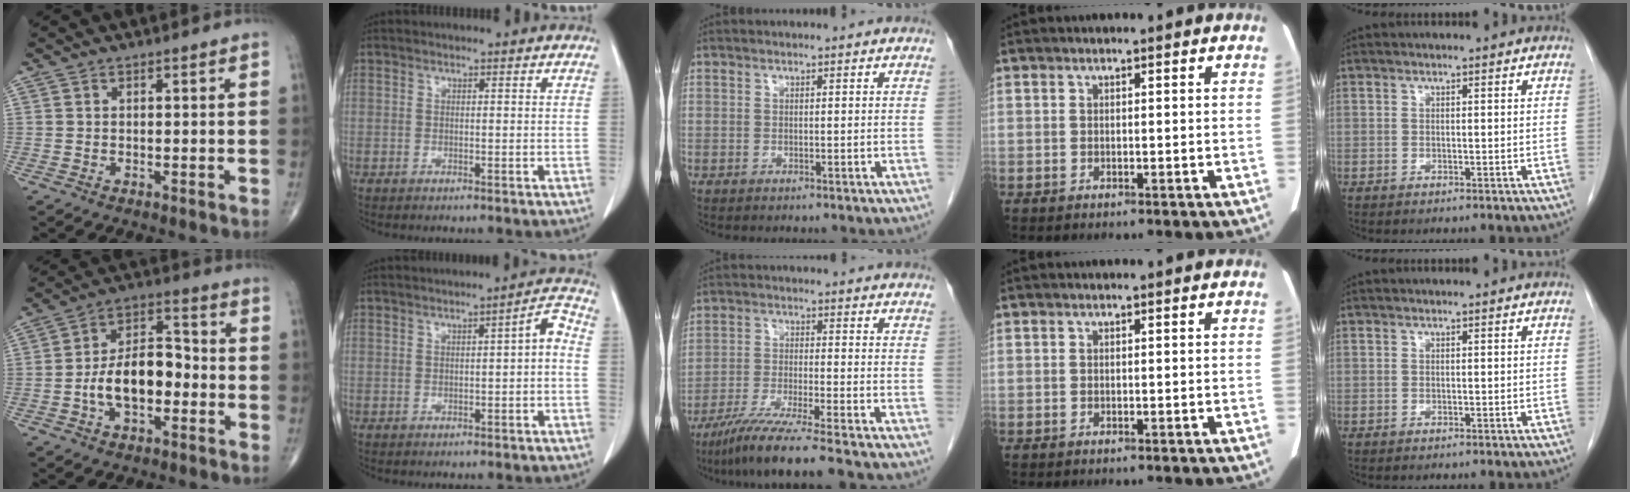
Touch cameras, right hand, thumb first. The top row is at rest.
{"thumb": {"total": 12.0, "force": [-2.8, 6.7, 9.5], "torque": [-0.148, 0.041, -0.057]}, "index": {"total": 3.2, "force": [-0.6, 0.6, 3.1], "torque": [-0.041, 0.016, -0.008]}, "middle": {"total": 10.3, "force": [-8.3, -1.4, 5.9], "torque": [-0.089, -0.036, -0.141]}}